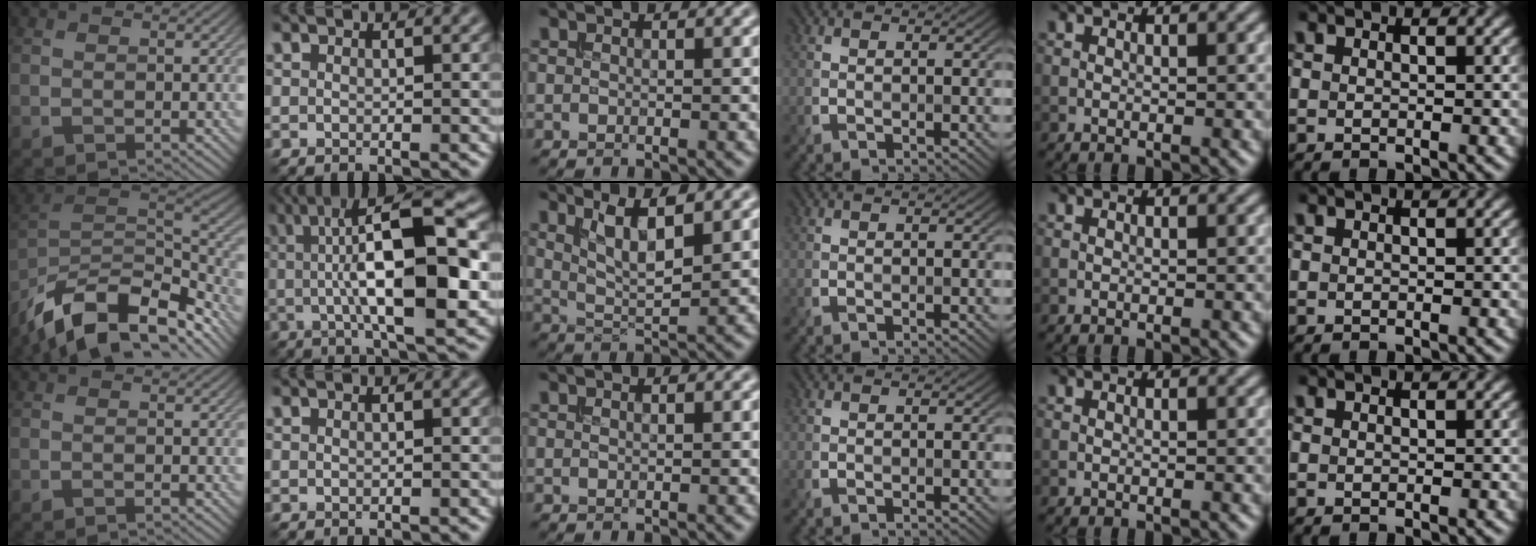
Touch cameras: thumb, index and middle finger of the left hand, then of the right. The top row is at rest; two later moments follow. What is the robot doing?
{"motion": "insert", "object": "bucket"}